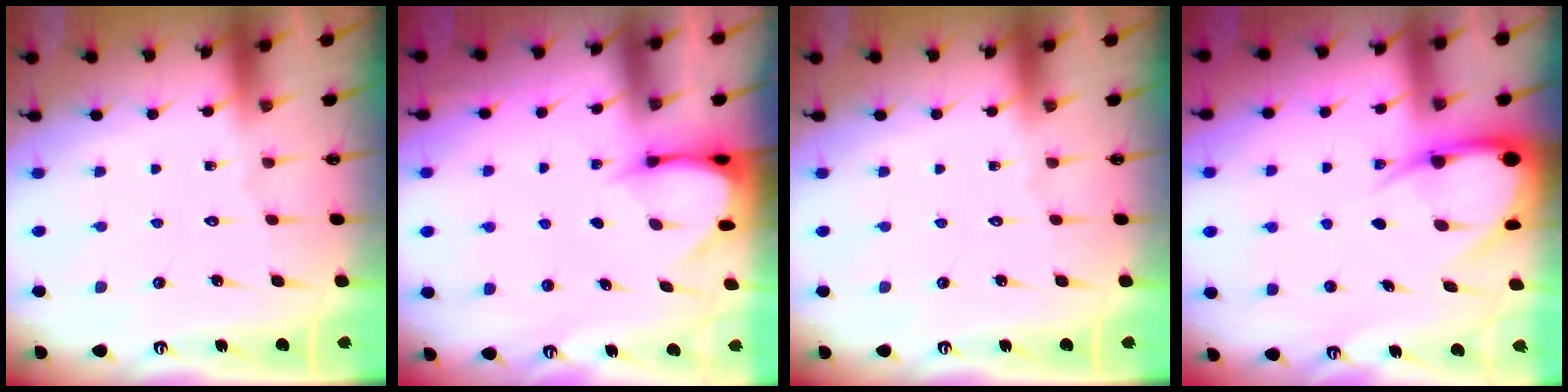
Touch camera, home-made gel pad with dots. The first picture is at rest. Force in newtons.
{"total": 3.7, "press": 3.7, "slide": 0.3}
{"total": 0.0}
{"total": 8.6, "press": 8.5, "slide": 0.9}